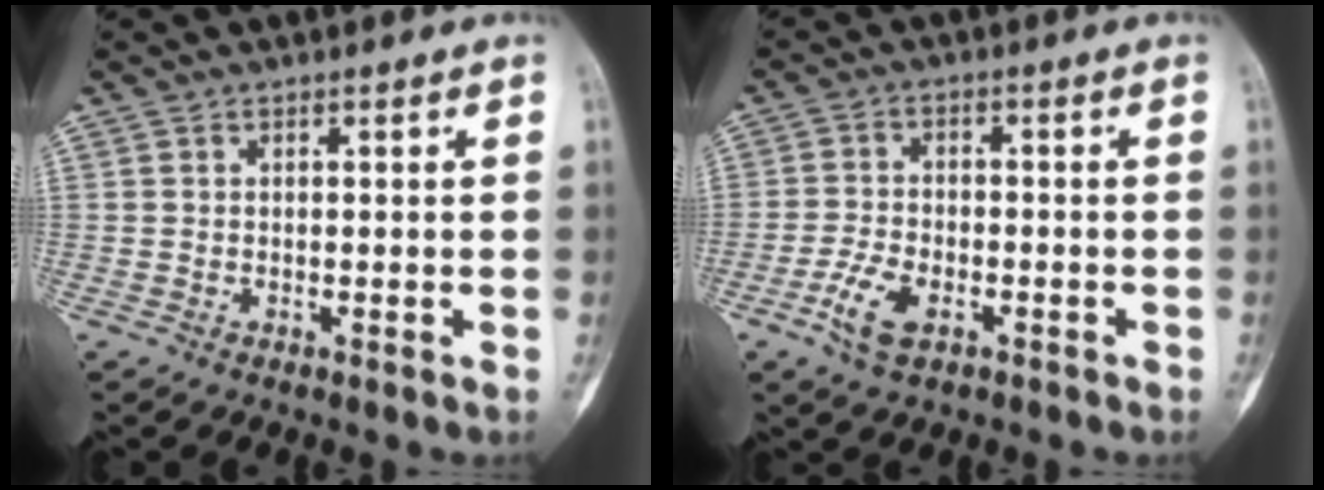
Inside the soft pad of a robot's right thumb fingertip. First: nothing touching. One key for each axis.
{"total": 6.1, "fx": -3.0, "fy": 3.3, "fz": 4.2, "tx": -0.089, "ty": 0.012, "tz": -0.057}